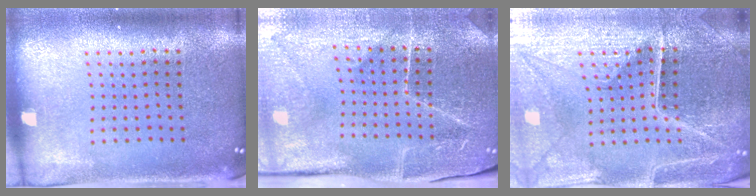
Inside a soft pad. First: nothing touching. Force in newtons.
{"total": 3.8, "press": 3.7, "slide": 0.2}
{"total": 4.0, "press": 4.0, "slide": 0.6}